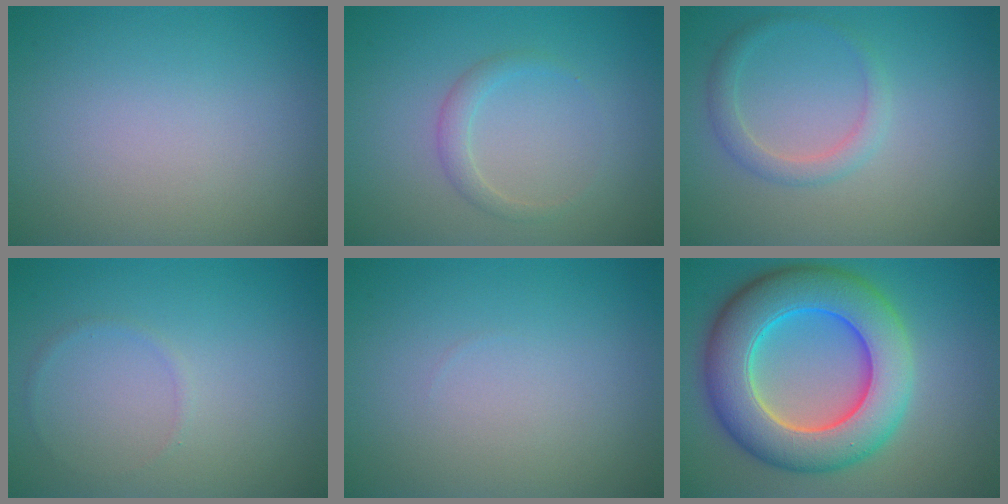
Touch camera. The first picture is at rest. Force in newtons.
{"total": 1.4, "press": 1.4, "slide": 0.1}
{"total": 1.9, "press": 1.9, "slide": 0.1}
{"total": 0.6, "press": 0.6, "slide": 0.1}
{"total": 0.0}
{"total": 10.9, "press": 10.9, "slide": 0.0}